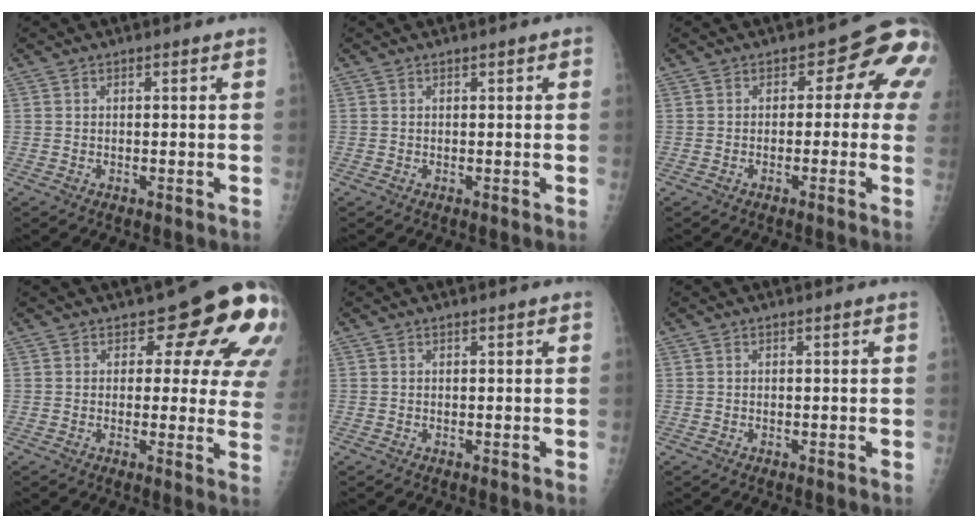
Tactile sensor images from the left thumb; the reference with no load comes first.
{"total": 0.9, "force": [0.4, 0.4, 0.7], "torque": [-0.005, 0.002, 0.003]}
{"total": 7.7, "force": [0.7, 4.7, 6.0], "torque": [-0.023, 0.013, -0.007]}
{"total": 13.4, "force": [6.9, 6.6, 9.4], "torque": [-0.060, -0.037, 0.062]}
{"total": 0.0}
{"total": 0.0}